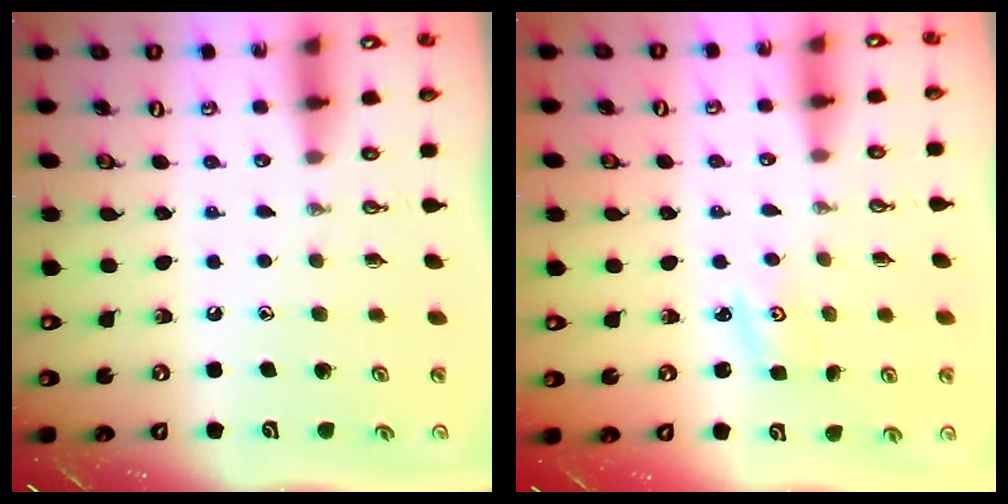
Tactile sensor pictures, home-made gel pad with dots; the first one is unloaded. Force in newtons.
{"total": 2.3, "press": 2.2, "slide": 0.4}